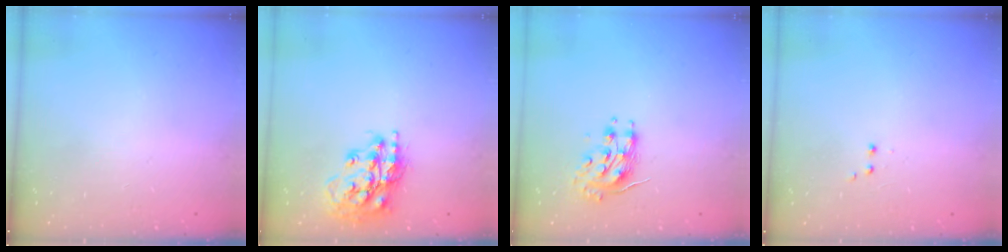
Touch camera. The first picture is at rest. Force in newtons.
{"total": 16.3, "press": 16.2, "slide": 1.1}
{"total": 8.6, "press": 8.6, "slide": 0.3}
{"total": 1.9, "press": 1.8, "slide": 0.5}